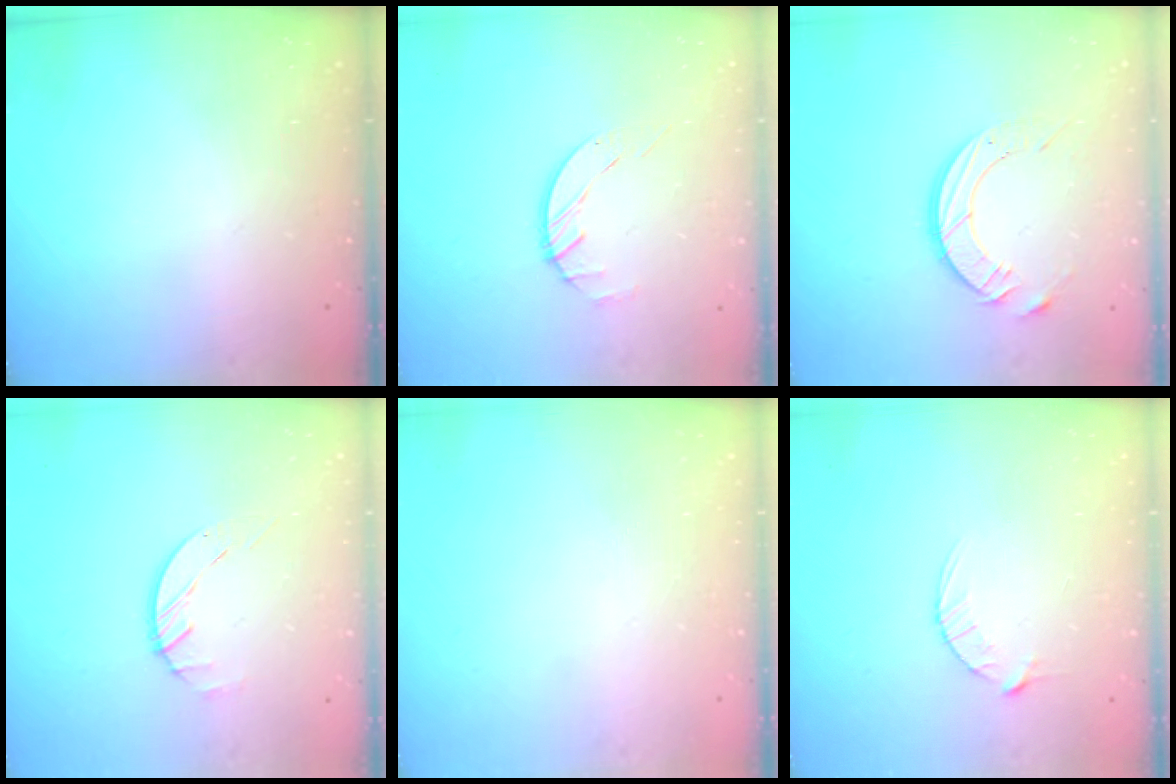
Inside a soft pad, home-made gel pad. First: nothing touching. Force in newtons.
{"total": 2.9, "press": 2.8, "slide": 0.3}
{"total": 10.4, "press": 10.3, "slide": 0.9}
{"total": 2.6, "press": 2.6, "slide": 0.3}
{"total": 0.0}
{"total": 3.0, "press": 3.0, "slide": 0.4}